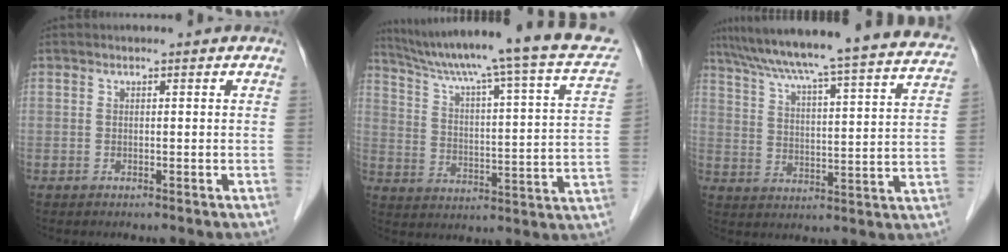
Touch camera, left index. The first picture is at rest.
{"total": 25.9, "force": [20.9, 1.4, 15.3], "torque": [-0.237, -0.018, 0.274]}
{"total": 29.1, "force": [26.2, 1.1, 12.5], "torque": [-0.201, -0.044, 0.333]}